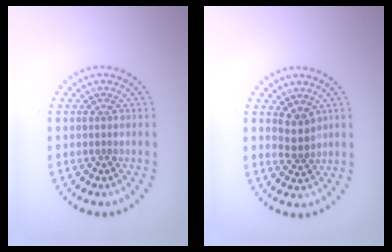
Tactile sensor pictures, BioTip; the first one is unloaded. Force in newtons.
{"total": 1.8, "press": 1.5, "slide": 1.1}